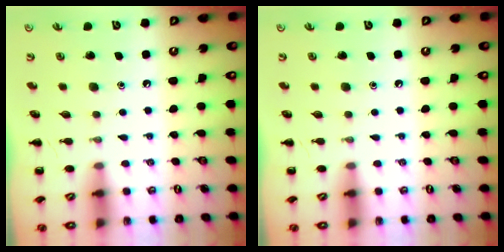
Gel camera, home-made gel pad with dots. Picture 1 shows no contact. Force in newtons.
{"total": 0.0}